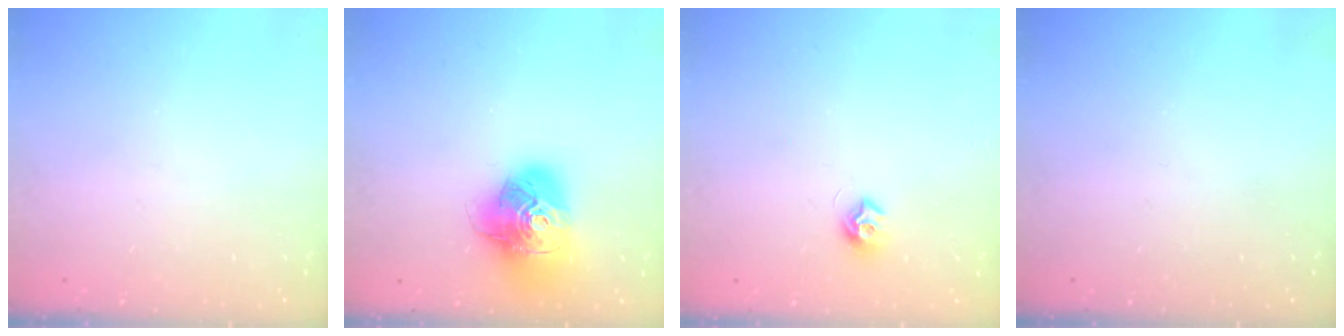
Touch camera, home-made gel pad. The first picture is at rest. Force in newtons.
{"total": 17.1, "press": 17.0, "slide": 2.2}
{"total": 7.6, "press": 7.6, "slide": 0.6}
{"total": 0.0}